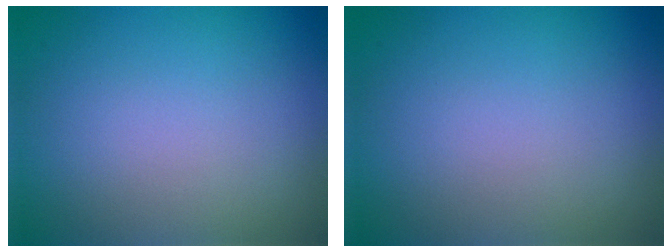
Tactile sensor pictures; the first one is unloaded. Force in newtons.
{"total": 0.0}